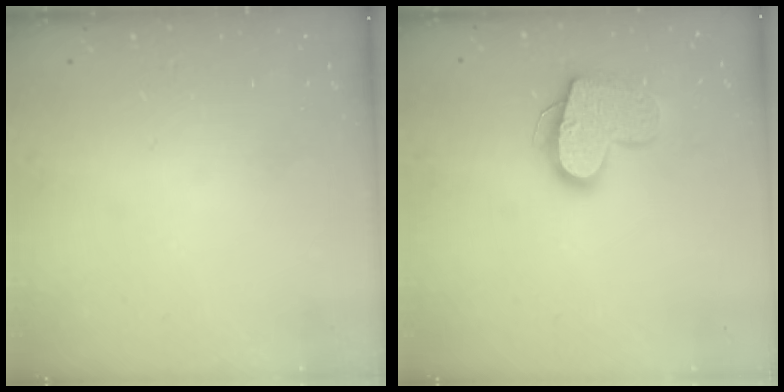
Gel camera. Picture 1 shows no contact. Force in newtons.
{"total": 15.3, "press": 15.3, "slide": 1.1}